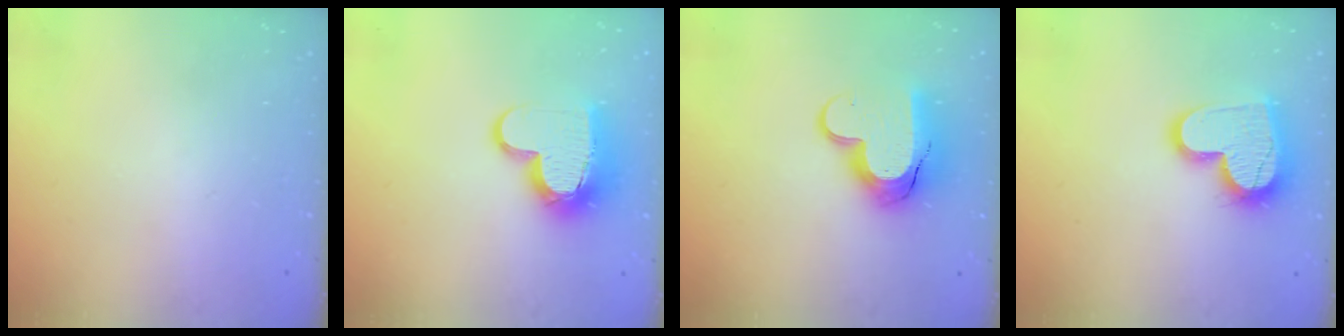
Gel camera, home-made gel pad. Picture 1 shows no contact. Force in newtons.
{"total": 12.7, "press": 12.7, "slide": 1.4}
{"total": 14.0, "press": 13.9, "slide": 0.7}
{"total": 16.5, "press": 16.5, "slide": 1.1}